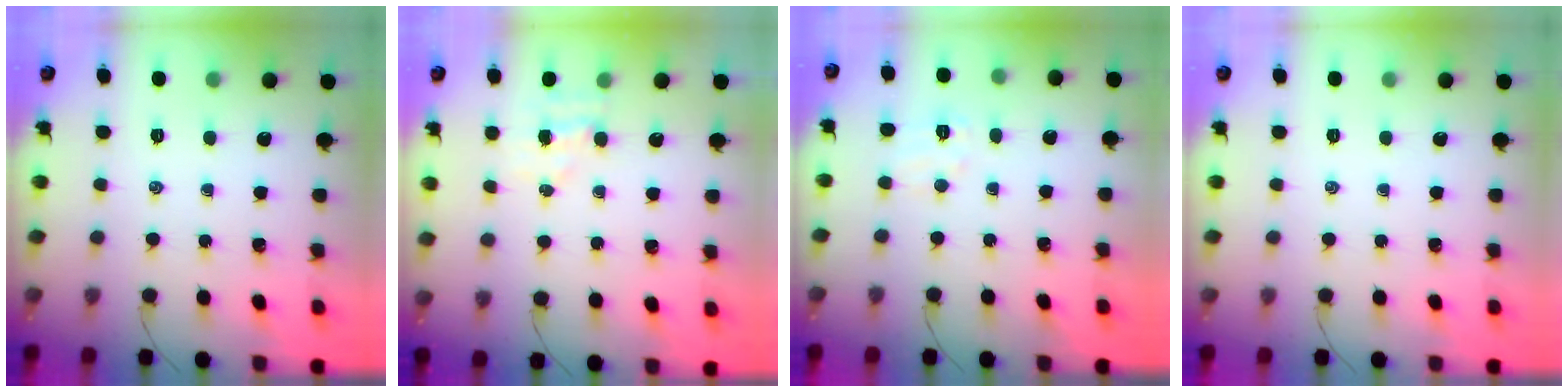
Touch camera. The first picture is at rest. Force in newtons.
{"total": 3.4, "press": 3.2, "slide": 1.0}
{"total": 5.0, "press": 4.9, "slide": 1.1}
{"total": 0.0}